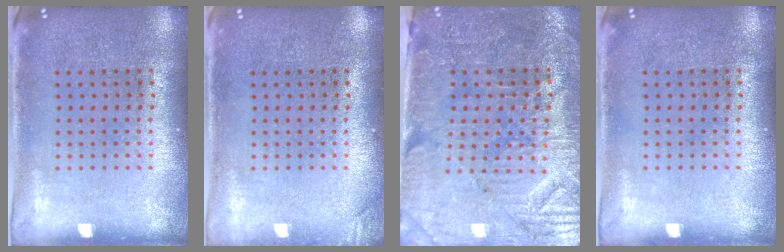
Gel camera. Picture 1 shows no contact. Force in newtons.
{"total": 0.9, "press": 0.9, "slide": 0.2}
{"total": 3.7, "press": 3.3, "slide": 1.6}
{"total": 0.0}